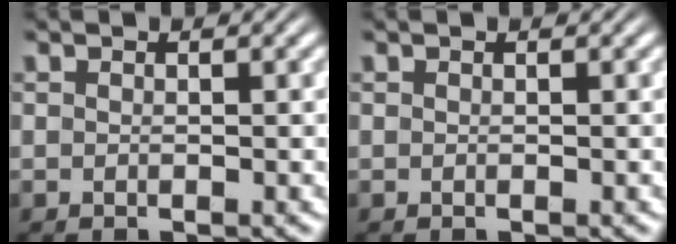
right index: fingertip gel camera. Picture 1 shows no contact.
{"total": 0.0}